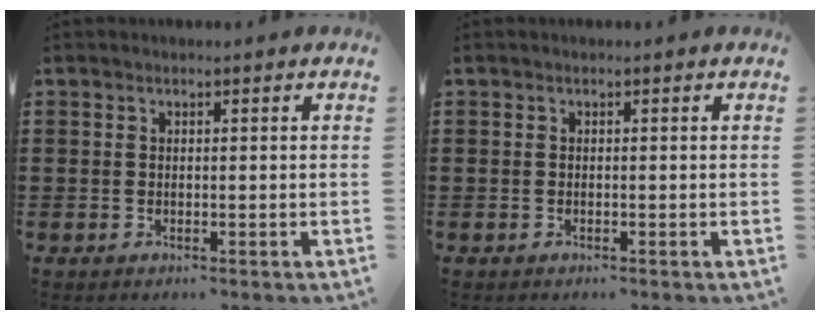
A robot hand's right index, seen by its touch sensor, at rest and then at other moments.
{"total": 0.0}